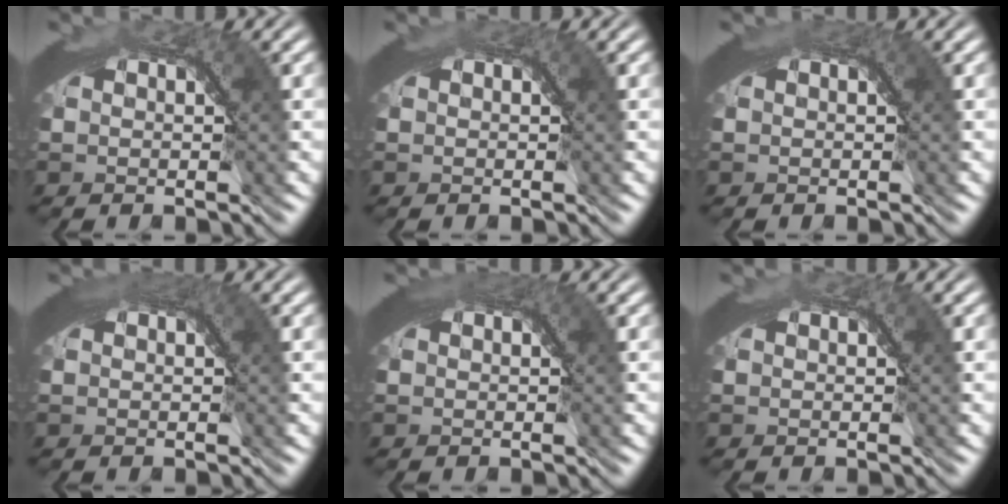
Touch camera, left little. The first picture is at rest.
{"total": 0.0}
{"total": 0.7, "force": [0.3, 0.2, 0.6], "torque": [-0.005, 0.000, 0.004]}
{"total": 1.3, "force": [0.8, 0.2, 1.0], "torque": [-0.009, 0.002, 0.010]}
{"total": 1.2, "force": [0.6, 0.2, 1.0], "torque": [-0.009, 0.002, 0.007]}
{"total": 0.0}